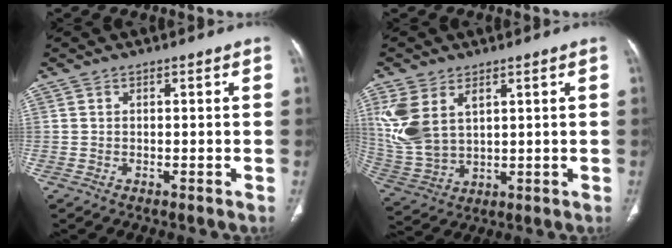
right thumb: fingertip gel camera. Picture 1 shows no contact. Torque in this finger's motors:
{"motor_torque": [1.14, 2.20, 1.15, 0.80, 0.18]}